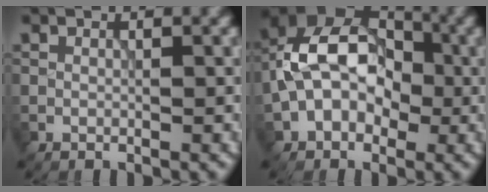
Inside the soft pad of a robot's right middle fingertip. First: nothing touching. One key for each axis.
{"total": 9.6, "fx": -0.3, "fy": 6.7, "fz": 6.9, "tx": -0.106, "ty": 0.031, "tz": -0.025}